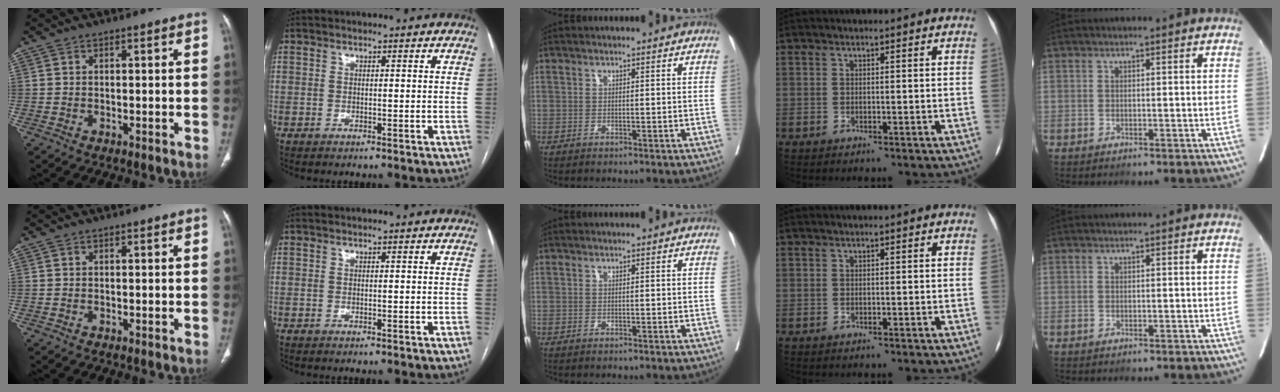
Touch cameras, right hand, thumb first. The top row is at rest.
{}